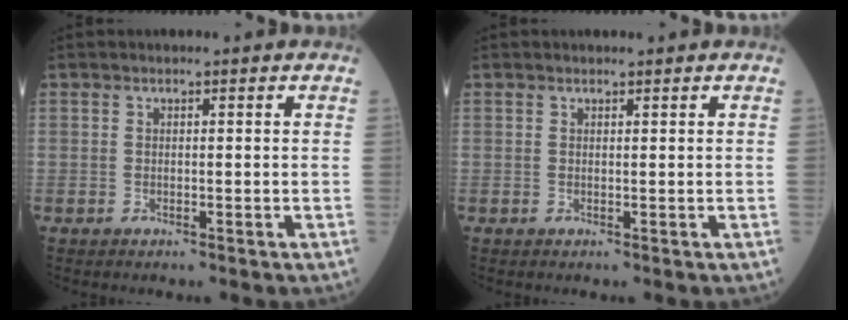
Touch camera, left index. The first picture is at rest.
{"total": 0.0}